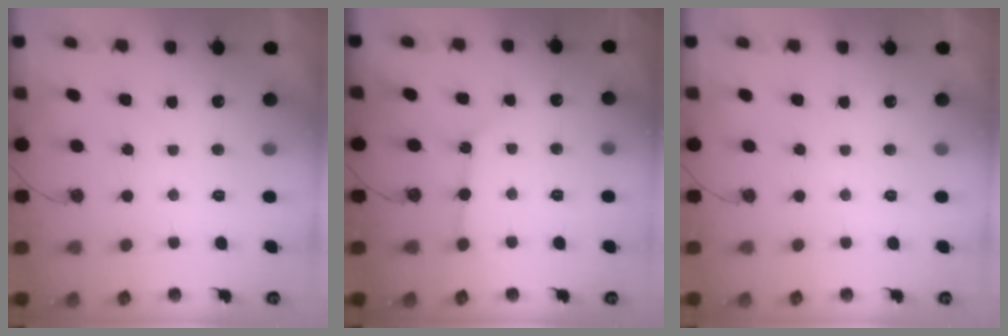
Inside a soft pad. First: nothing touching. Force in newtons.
{"total": 5.4, "press": 5.4, "slide": 0.6}
{"total": 0.0}